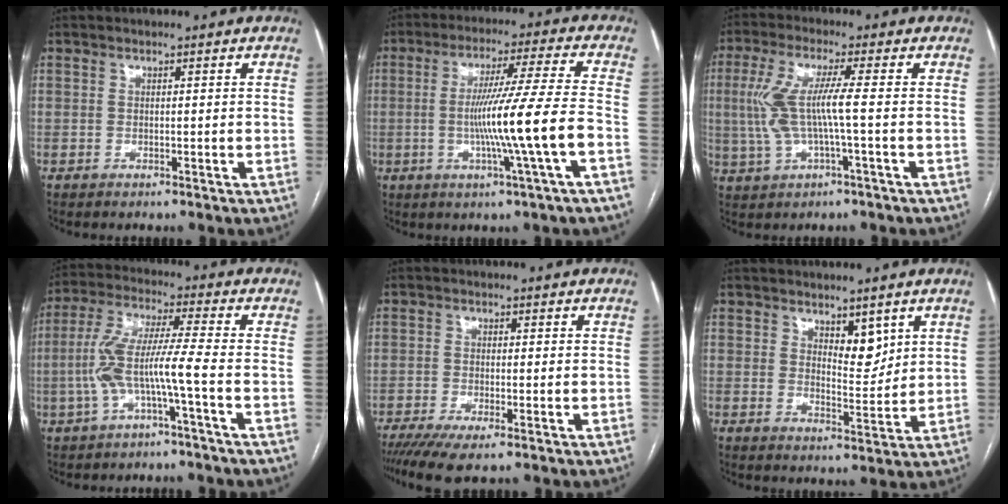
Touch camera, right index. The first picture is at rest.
{"total": 12.8, "force": [-3.0, -2.1, 12.3], "torque": [-0.218, -0.005, -0.052]}
{"total": 8.3, "force": [-0.1, 0.7, 8.3], "torque": [-0.185, 0.013, -0.003]}
{"total": 8.5, "force": [-2.6, -0.2, 8.1], "torque": [-0.178, 0.023, -0.050]}
{"total": 5.8, "force": [-4.2, 0.6, 4.1], "torque": [-0.066, -0.014, -0.068]}
{"total": 4.5, "force": [2.7, 2.0, 3.0], "torque": [-0.045, -0.009, 0.047]}